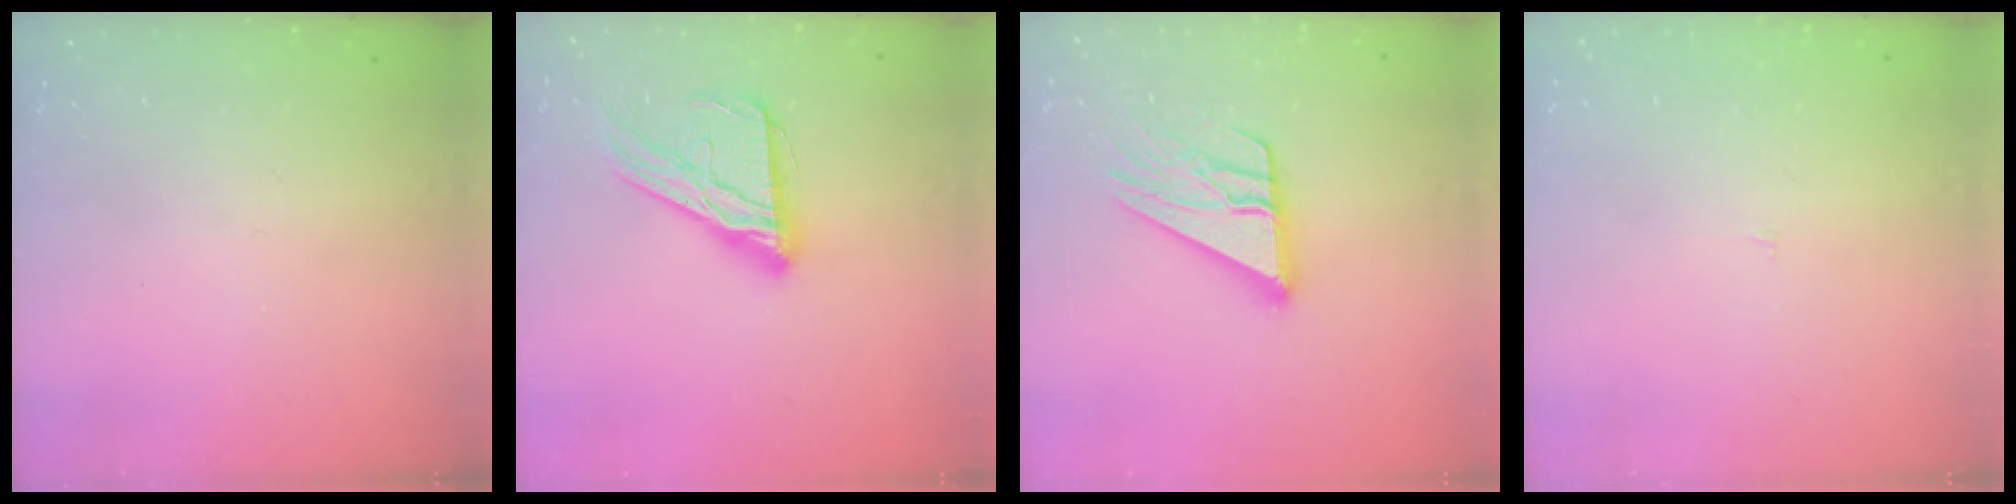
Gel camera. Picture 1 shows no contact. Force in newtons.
{"total": 16.5, "press": 16.4, "slide": 1.5}
{"total": 15.4, "press": 15.3, "slide": 1.4}
{"total": 1.8, "press": 1.8, "slide": 0.1}